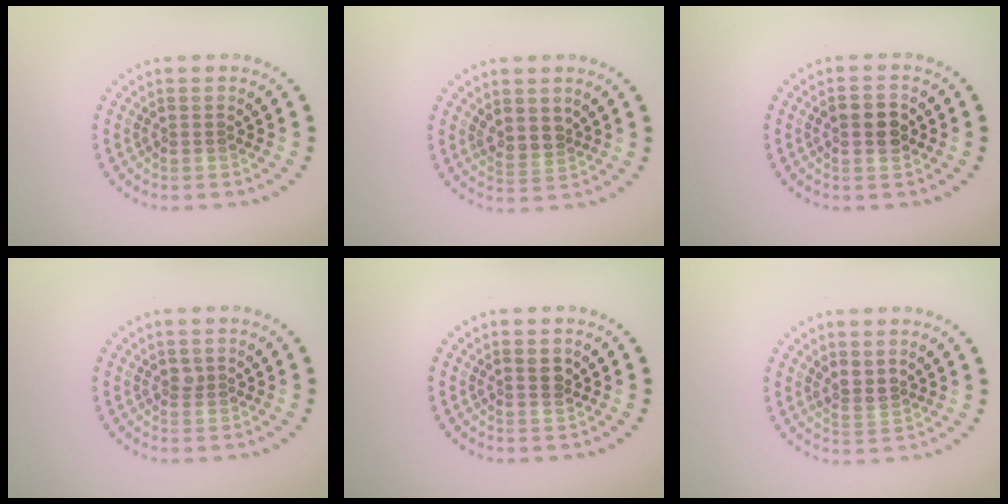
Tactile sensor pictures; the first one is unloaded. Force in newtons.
{"total": 2.0, "press": 1.7, "slide": 1.1}
{"total": 2.4, "press": 2.4, "slide": 0.2}
{"total": 0.8, "press": 0.5, "slide": 0.6}
{"total": 1.3, "press": 1.1, "slide": 0.6}
{"total": 1.3, "press": 0.8, "slide": 0.9}